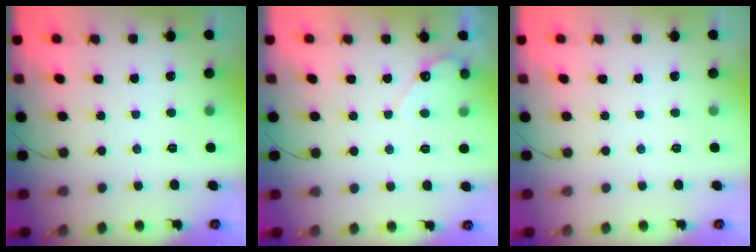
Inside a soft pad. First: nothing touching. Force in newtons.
{"total": 4.0, "press": 4.0, "slide": 0.3}
{"total": 0.0}